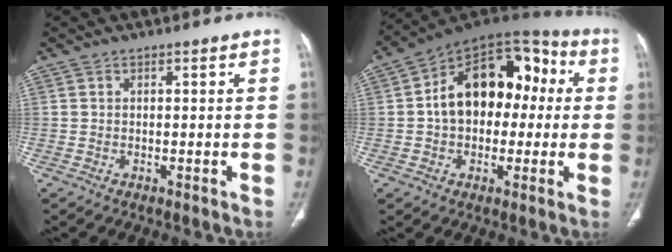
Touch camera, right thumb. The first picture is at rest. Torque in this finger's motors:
{"motor_torque": [1.30, 3.55, 1.81, -0.20, 0.15]}